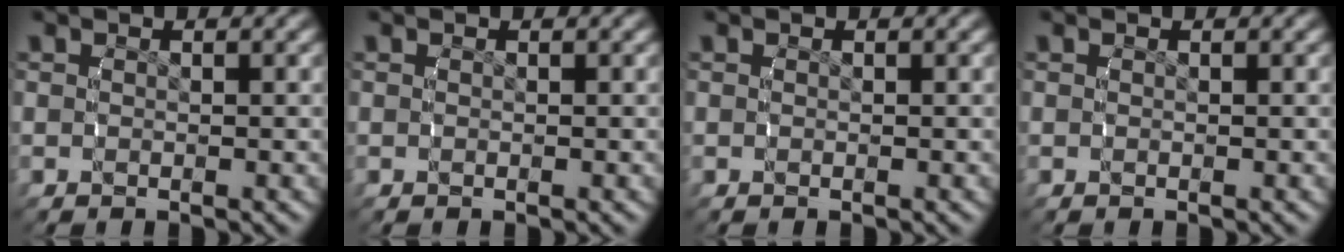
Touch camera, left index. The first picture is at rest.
{"total": 0.0}
{"total": 0.0}
{"total": 0.0}